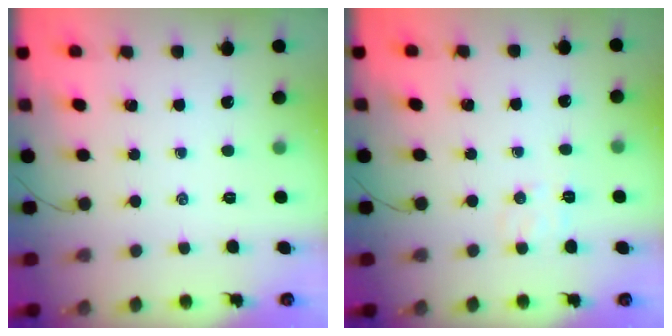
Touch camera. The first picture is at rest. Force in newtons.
{"total": 5.1, "press": 4.9, "slide": 1.4}